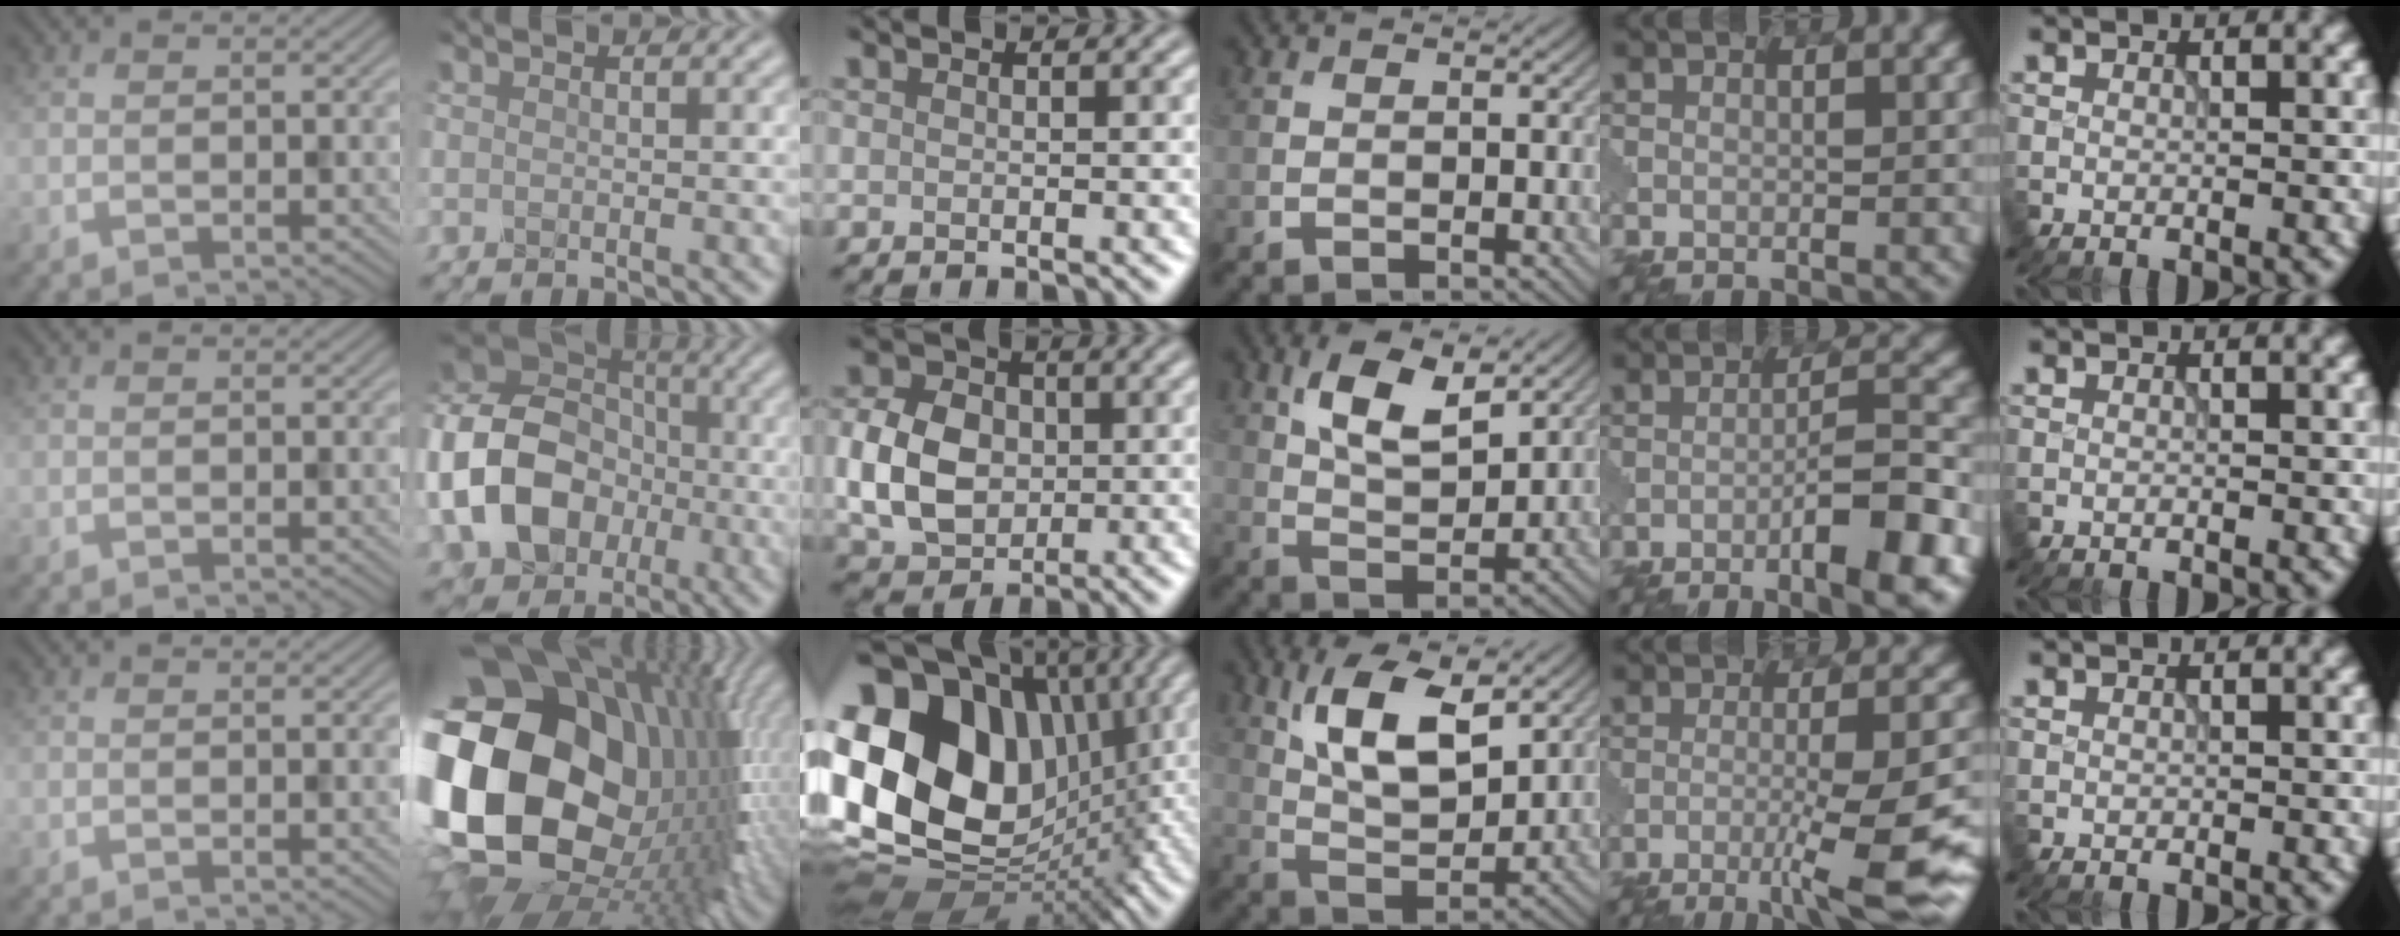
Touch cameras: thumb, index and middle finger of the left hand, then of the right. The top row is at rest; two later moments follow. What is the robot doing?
{"motion": "dispense", "object": "glue stick"}